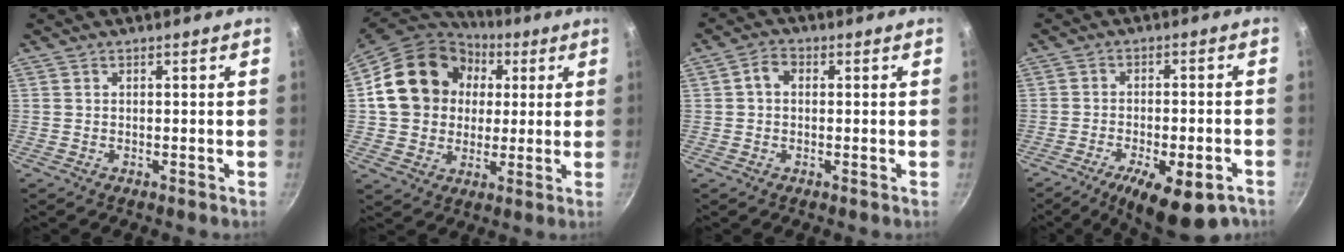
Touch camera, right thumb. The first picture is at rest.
{"total": 19.3, "force": [3.7, 16.2, 9.8], "torque": [-0.150, 0.025, 0.057]}
{"total": 3.0, "force": [0.2, 2.2, 2.0], "torque": [-0.034, 0.007, -0.003]}
{"total": 13.4, "force": [-7.3, 4.9, 10.1], "torque": [-0.144, 0.020, -0.102]}